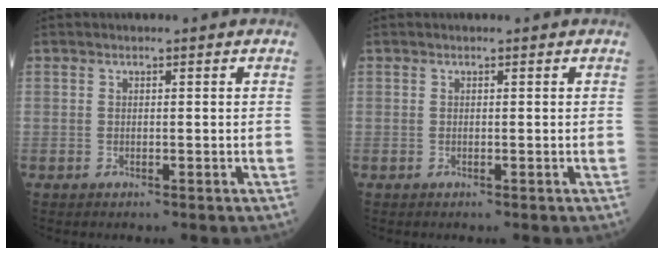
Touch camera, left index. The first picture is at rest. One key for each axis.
{"total": 0.0}